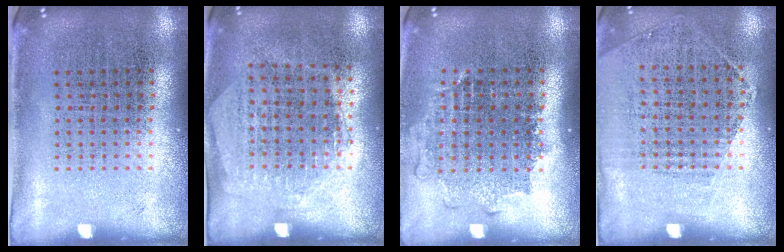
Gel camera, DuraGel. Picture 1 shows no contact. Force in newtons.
{"total": 1.3, "press": 1.1, "slide": 0.7}
{"total": 1.1, "press": 1.0, "slide": 0.5}
{"total": 1.2, "press": 1.0, "slide": 0.7}